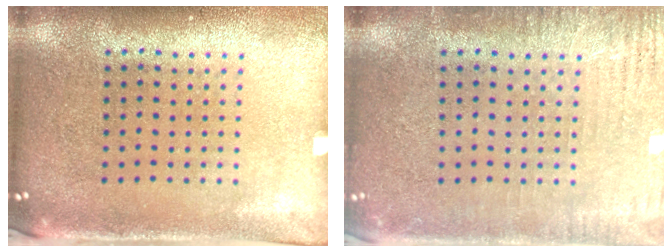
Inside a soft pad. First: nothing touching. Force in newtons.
{"total": 3.2, "press": 3.2, "slide": 0.4}